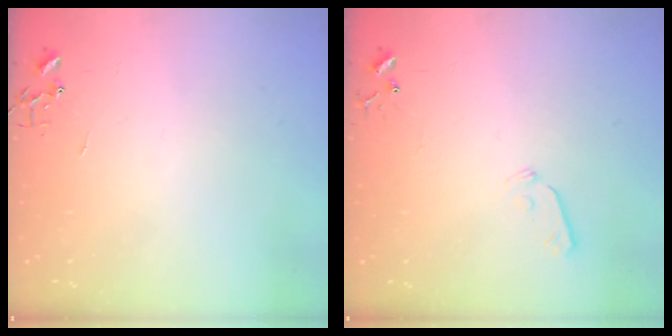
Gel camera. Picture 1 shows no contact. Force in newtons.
{"total": 5.4, "press": 5.4, "slide": 0.8}